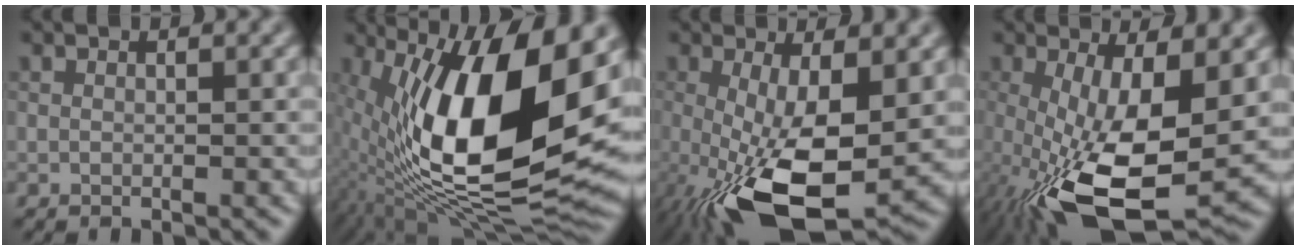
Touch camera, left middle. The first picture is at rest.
{"total": 16.0, "force": [1.0, 6.8, 14.5], "torque": [-0.249, 0.002, 0.020]}
{"total": 13.1, "force": [-4.3, 4.5, 11.5], "torque": [-0.221, -0.028, -0.057]}
{"total": 14.5, "force": [-4.3, 5.1, 12.8], "torque": [-0.248, -0.024, -0.056]}